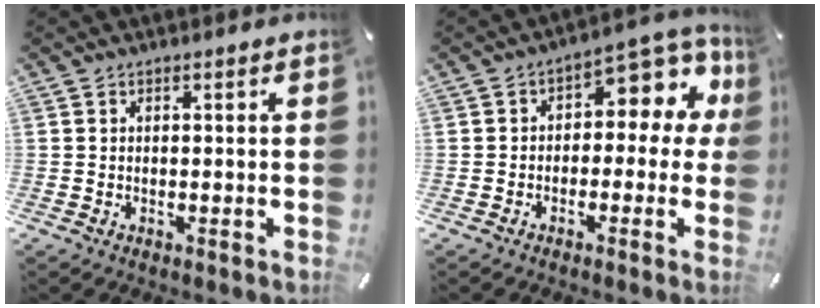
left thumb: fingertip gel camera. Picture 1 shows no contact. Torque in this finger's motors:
{"motor_torque": [1.75, 0.73, 2.08, 0.38, -0.17]}